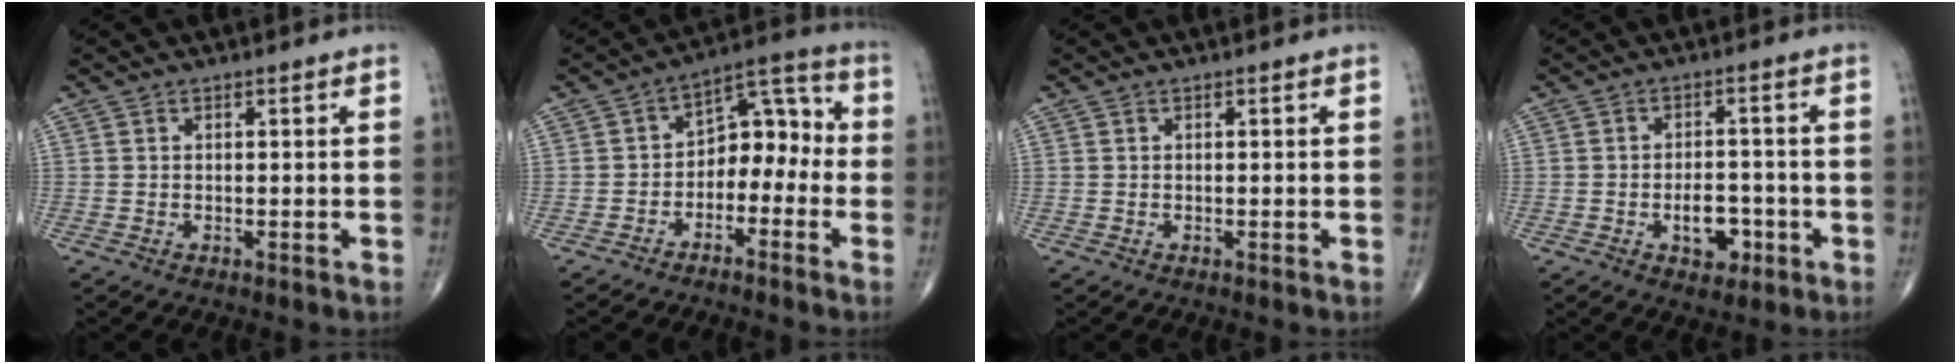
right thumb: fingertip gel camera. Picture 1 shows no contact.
{"total": 9.7, "force": [-2.8, 6.4, 6.7], "torque": [-0.057, 0.060, -0.057]}
{"total": 0.0}
{"total": 6.0, "force": [-2.2, 3.7, 4.2], "torque": [-0.039, 0.016, -0.029]}